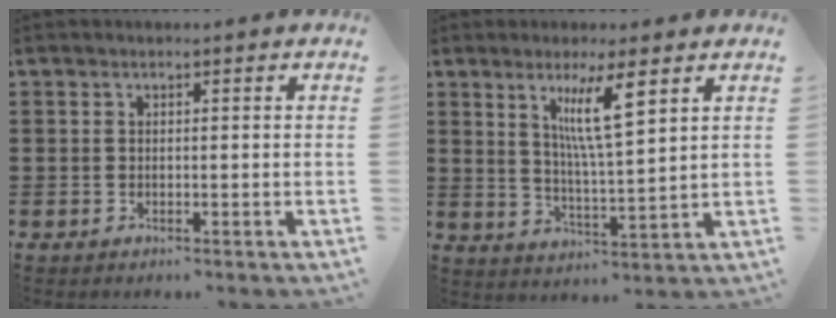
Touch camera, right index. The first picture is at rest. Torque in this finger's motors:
{"motor_torque": [1.48, 0.66, 0.30, 0.20]}